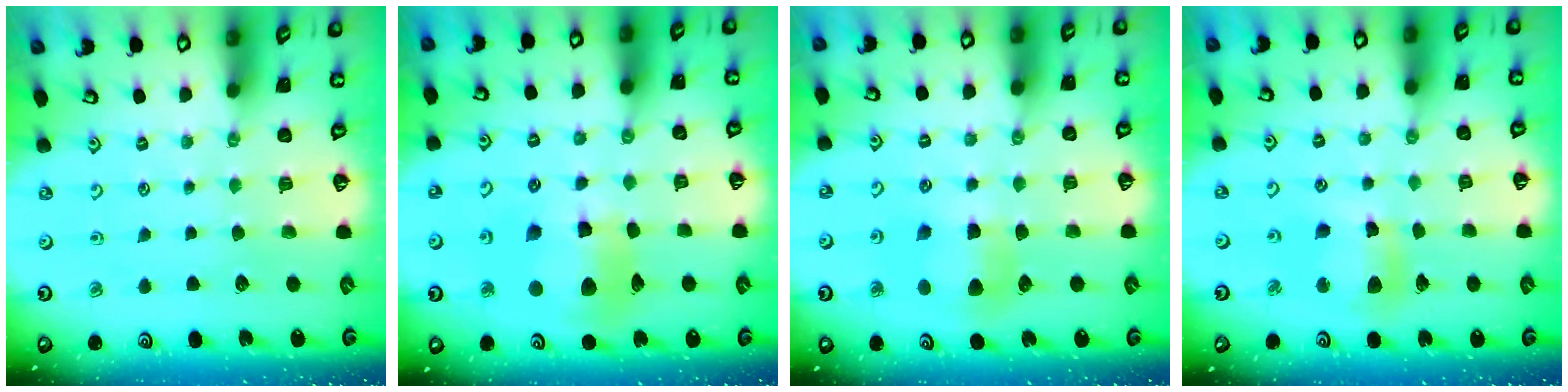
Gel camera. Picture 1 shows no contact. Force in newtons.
{"total": 14.0, "press": 13.9, "slide": 1.9}
{"total": 5.7, "press": 5.7, "slide": 0.6}
{"total": 9.1, "press": 9.0, "slide": 1.4}